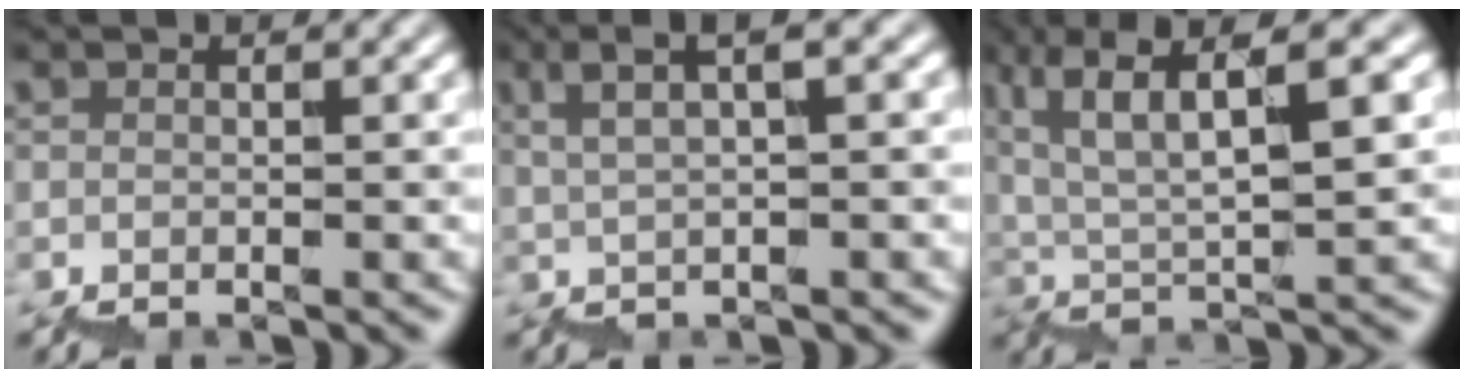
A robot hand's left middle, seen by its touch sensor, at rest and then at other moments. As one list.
[{"total": 4.3, "force": [2.5, 0.6, 3.5], "torque": [-0.045, 0.016, 0.045]}, {"total": 7.6, "force": [4.5, 1.5, 5.9], "torque": [-0.088, 0.019, 0.085]}]